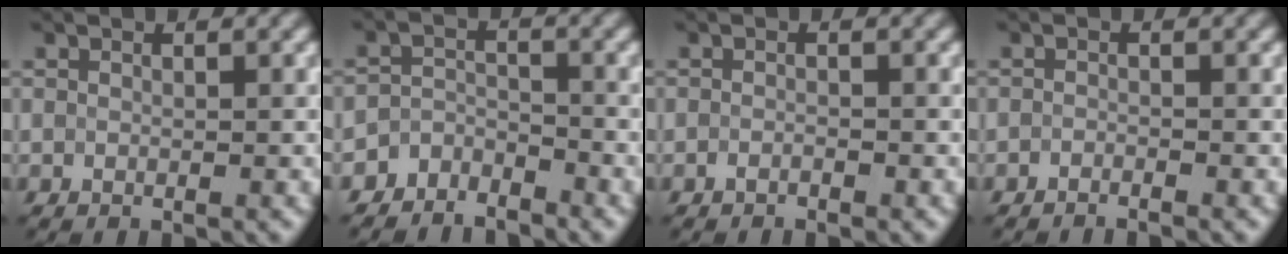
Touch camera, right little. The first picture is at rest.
{"total": 3.0, "force": [-2.6, 1.3, 0.2], "torque": [0.004, 0.005, -0.059]}
{"total": 0.7, "force": [-0.6, 0.2, 0.3], "torque": [-0.007, 0.000, -0.012]}
{"total": 0.8, "force": [-0.8, 0.1, 0.2], "torque": [-0.002, -0.002, -0.016]}